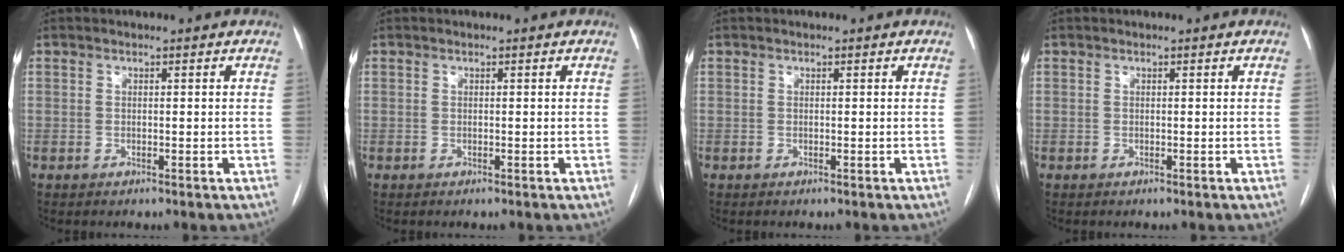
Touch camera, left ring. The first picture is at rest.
{"total": 0.0}
{"total": 0.0}
{"total": 0.0}